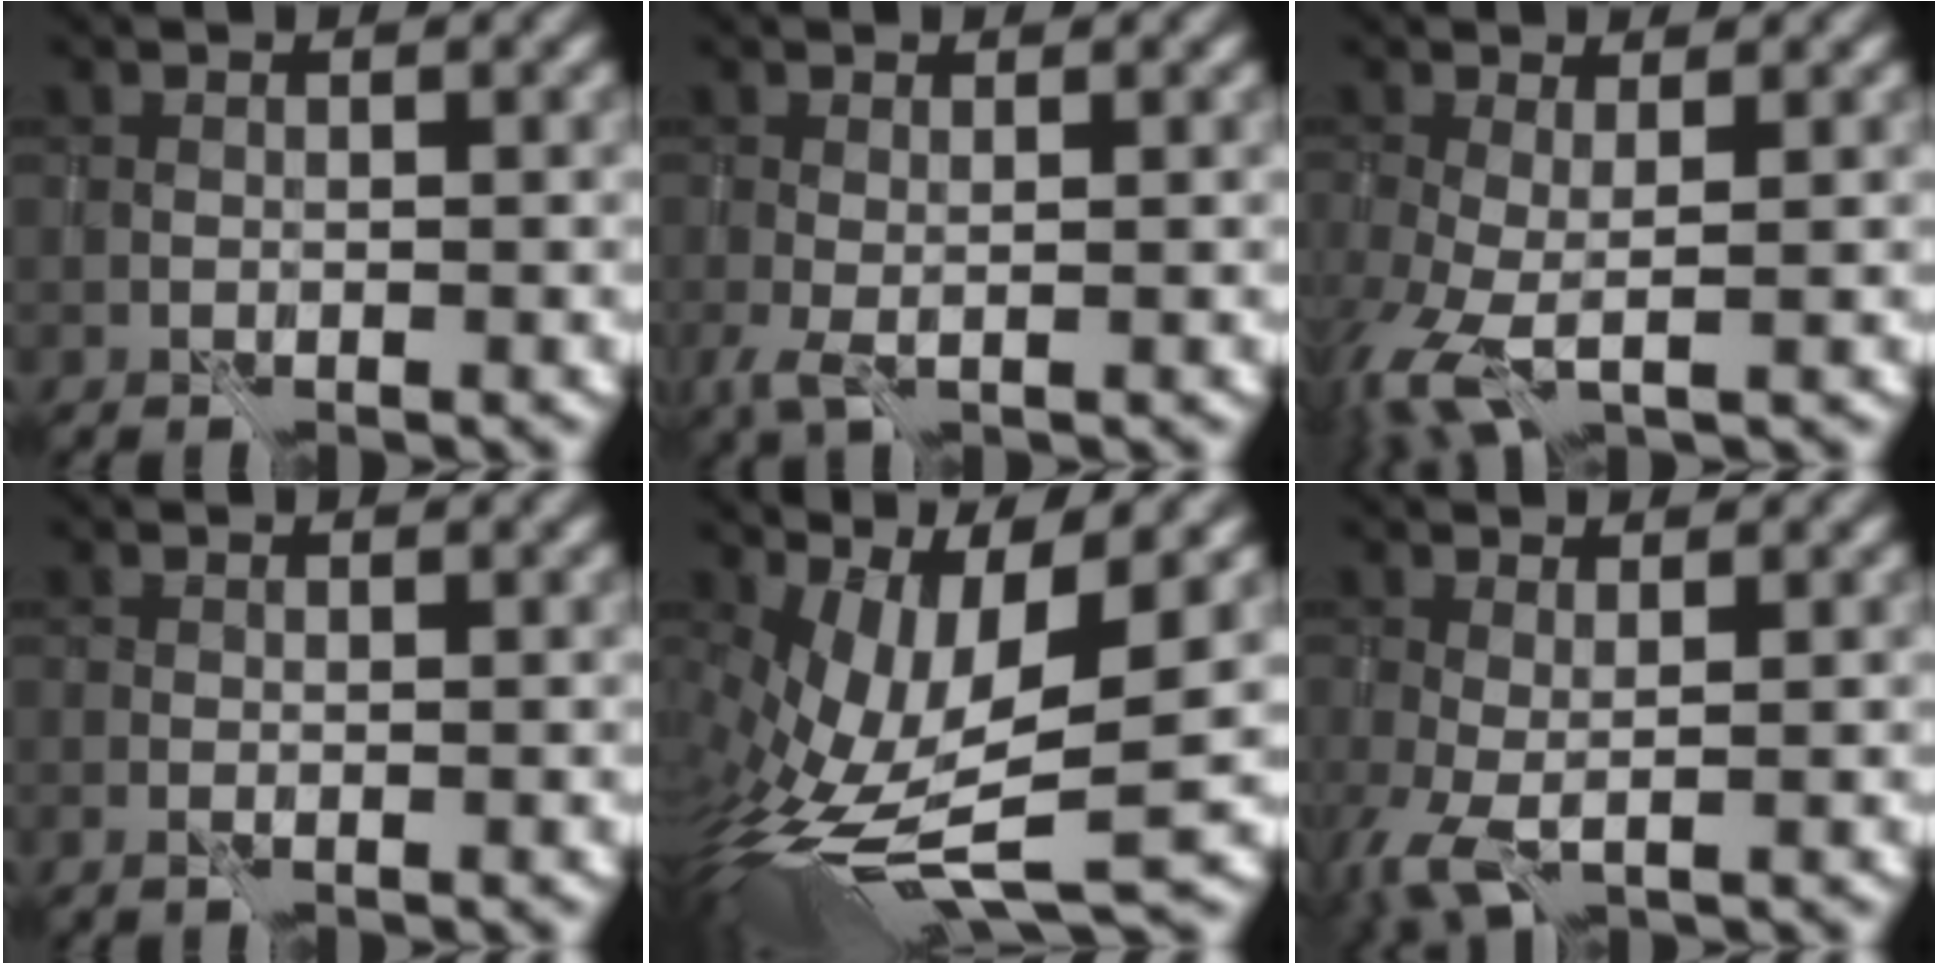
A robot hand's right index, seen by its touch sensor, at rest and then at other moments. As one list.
[{"total": 1.4, "force": [0.0, 0.4, 1.3], "torque": [-0.034, -0.006, -0.003]}, {"total": 3.3, "force": [-0.8, 1.2, 2.9], "torque": [-0.084, -0.015, -0.023]}, {"total": 0.0}, {"total": 11.0, "force": [0.0, 3.8, 10.4], "torque": [-0.217, -0.009, 0.010]}, {"total": 2.6, "force": [-0.2, 1.0, 2.4], "torque": [-0.061, -0.009, -0.008]}]